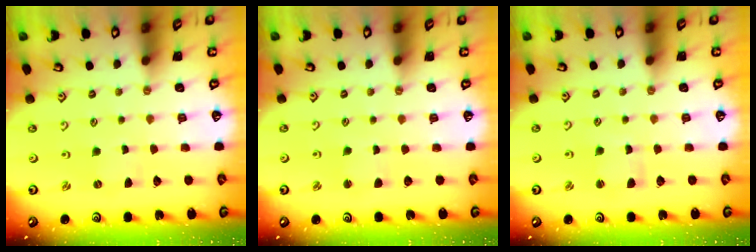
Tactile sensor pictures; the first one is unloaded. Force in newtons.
{"total": 2.1, "press": 2.1, "slide": 0.5}
{"total": 2.5, "press": 2.5, "slide": 0.3}